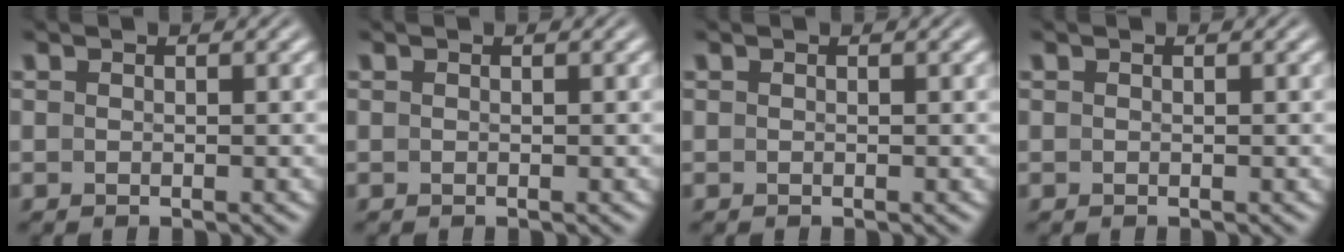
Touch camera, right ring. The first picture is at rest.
{"total": 0.0}
{"total": 0.0}
{"total": 0.0}